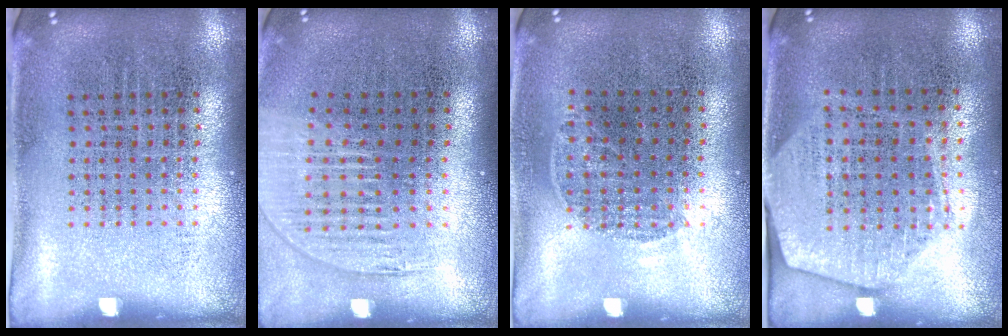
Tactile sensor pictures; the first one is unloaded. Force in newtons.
{"total": 1.2, "press": 1.1, "slide": 0.5}
{"total": 0.5, "press": 0.2, "slide": 0.5}
{"total": 1.9, "press": 1.7, "slide": 0.9}